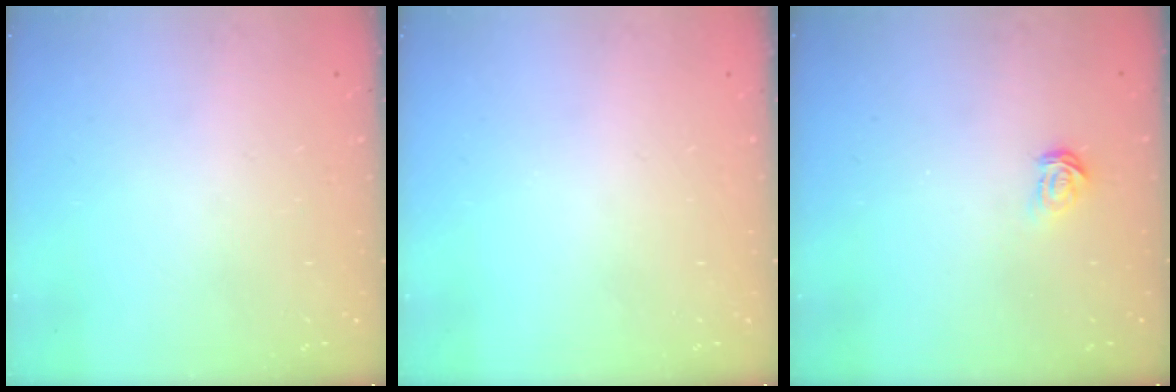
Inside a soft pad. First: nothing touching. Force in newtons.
{"total": 0.0}
{"total": 2.4, "press": 2.4, "slide": 0.2}